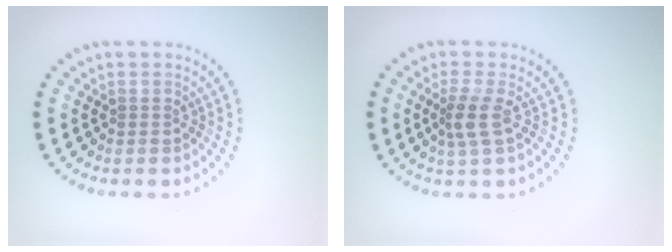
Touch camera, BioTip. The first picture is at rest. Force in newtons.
{"total": 2.3, "press": 1.8, "slide": 1.3}